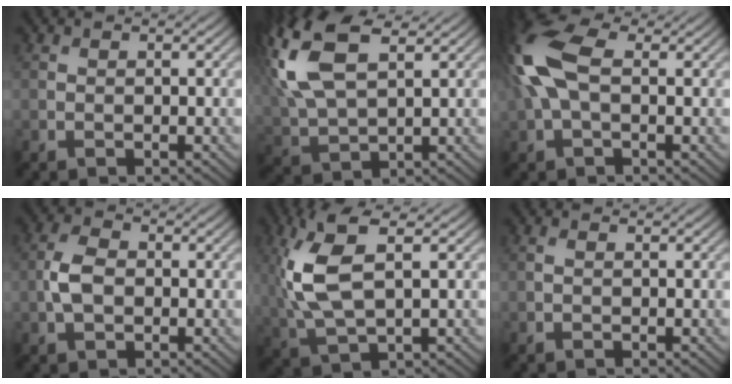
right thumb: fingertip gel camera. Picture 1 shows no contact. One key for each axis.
{"total": 13.9, "fx": 5.4, "fy": 6.9, "fz": 10.8, "tx": -0.274, "ty": 0.017, "tz": 0.103}
{"total": 10.5, "fx": 1.7, "fy": 5.7, "fz": 8.6, "tx": -0.231, "ty": 0.023, "tz": 0.020}
{"total": 4.1, "fx": -0.4, "fy": 2.7, "fz": 3.0, "tx": -0.070, "ty": 0.004, "tz": -0.012}
{"total": 9.6, "fx": 2.1, "fy": 3.9, "fz": 8.5, "tx": -0.208, "ty": 0.005, "tz": 0.040}
{"total": 0.6, "fx": 0.1, "fy": 0.2, "fz": 0.5, "tx": -0.016, "ty": 0.002, "tz": 0.000}